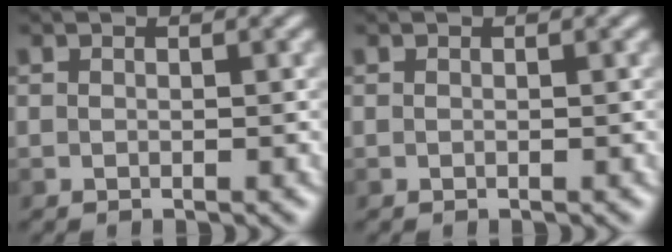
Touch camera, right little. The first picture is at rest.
{"total": 0.0}